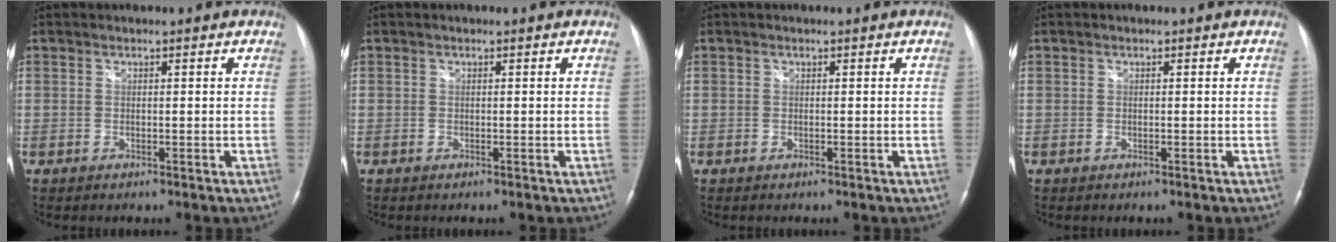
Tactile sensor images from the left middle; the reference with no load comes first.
{"total": 0.0}
{"total": 0.0}
{"total": 0.0}